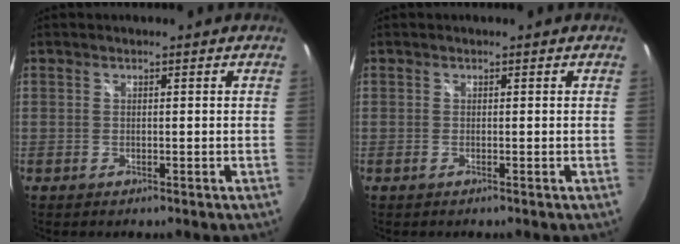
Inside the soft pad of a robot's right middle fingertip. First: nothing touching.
{"total": 0.0}